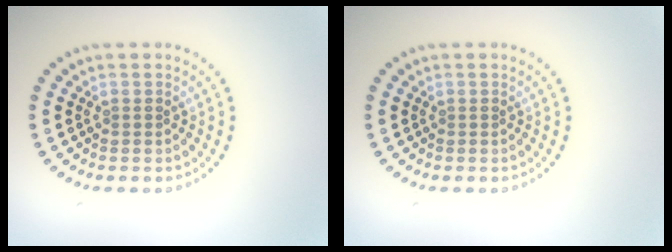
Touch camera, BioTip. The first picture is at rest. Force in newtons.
{"total": 0.0}